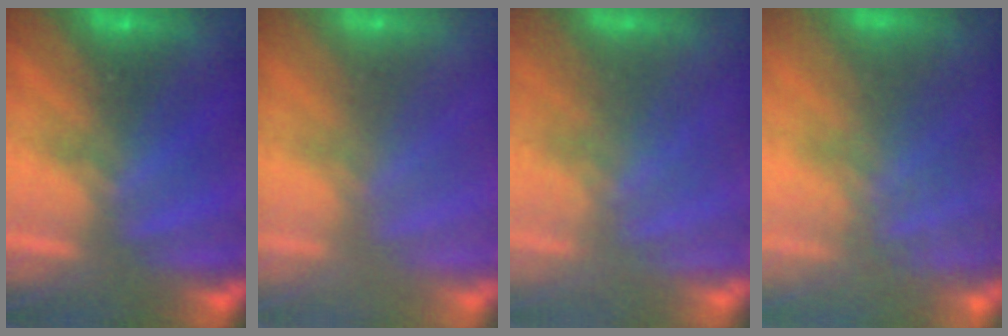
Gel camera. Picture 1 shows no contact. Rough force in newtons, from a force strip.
{"total": 2.7}
{"total": 2.9}
{"total": 8.7}